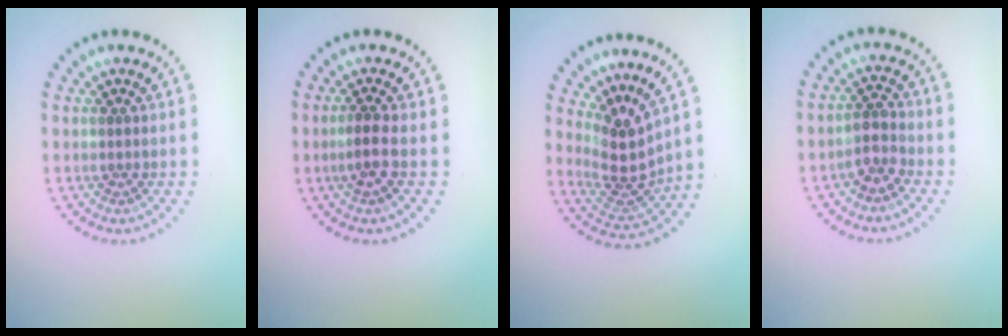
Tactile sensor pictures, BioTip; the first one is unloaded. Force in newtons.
{"total": 1.8, "press": 1.6, "slide": 0.9}
{"total": 3.7, "press": 2.9, "slide": 2.4}
{"total": 1.8, "press": 1.7, "slide": 0.6}